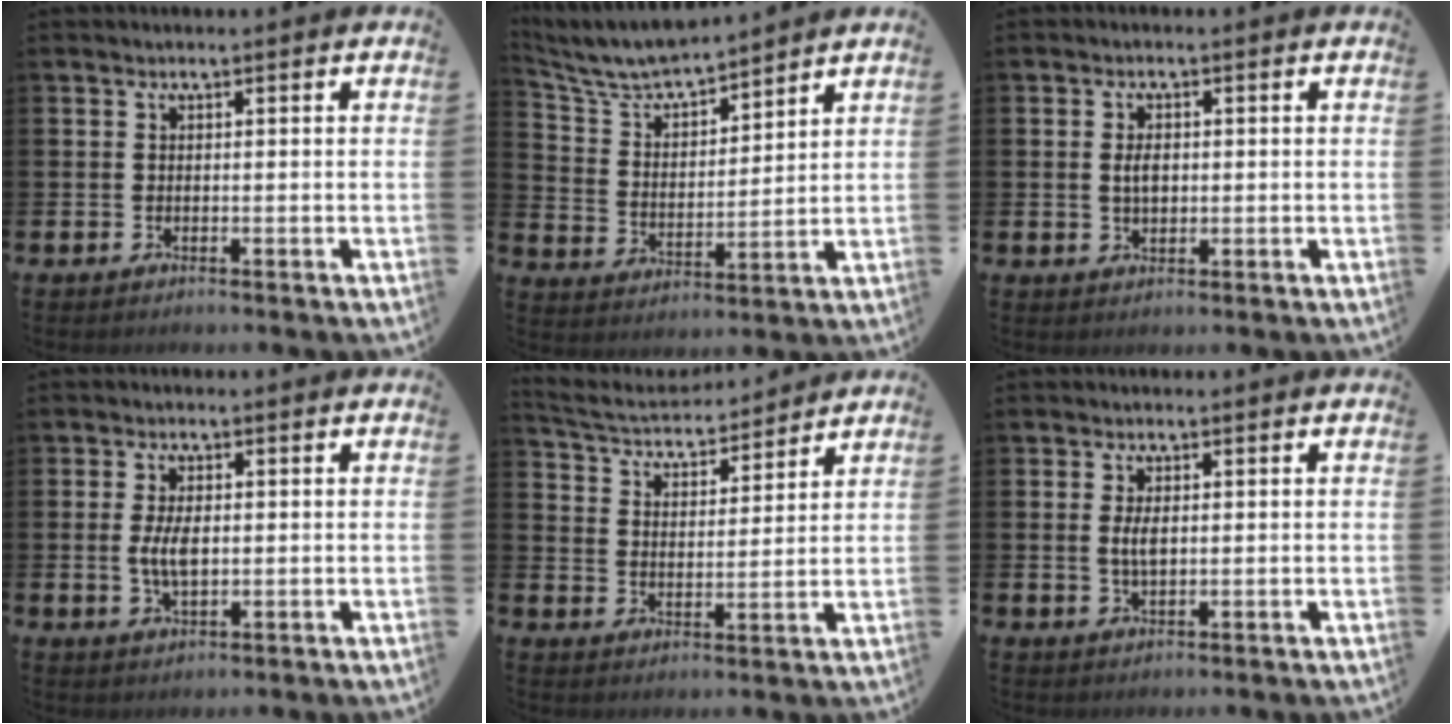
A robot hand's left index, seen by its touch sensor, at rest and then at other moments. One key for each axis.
{"total": 6.8, "fx": 6.4, "fy": 1.2, "fz": 1.9, "tx": -0.072, "ty": -0.042, "tz": 0.112}
{"total": 2.7, "fx": 0.2, "fy": 1.6, "fz": 2.2, "tx": -0.027, "ty": 0.001, "tz": -0.001}
{"total": 4.3, "fx": 0.1, "fy": 2.1, "fz": 3.8, "tx": -0.072, "ty": 0.002, "tz": -0.004}
{"total": 4.8, "fx": 4.6, "fy": 1.1, "fz": 0.7, "tx": -0.041, "ty": -0.034, "tz": 0.078}
{"total": 3.0, "fx": 0.4, "fy": 1.4, "fz": 2.6, "tx": -0.044, "ty": 0.003, "tz": 0.004}